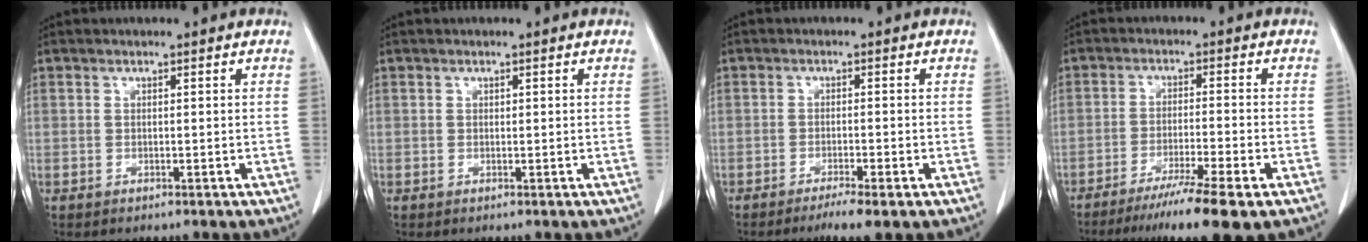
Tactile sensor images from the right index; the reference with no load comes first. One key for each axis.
{"total": 0.0}
{"total": 4.1, "fx": -2.7, "fy": 0.1, "fz": 3.1, "tx": -0.046, "ty": -0.010, "tz": -0.043}
{"total": 9.9, "fx": -6.9, "fy": -0.8, "fz": 7.1, "tx": -0.109, "ty": -0.026, "tz": -0.109}